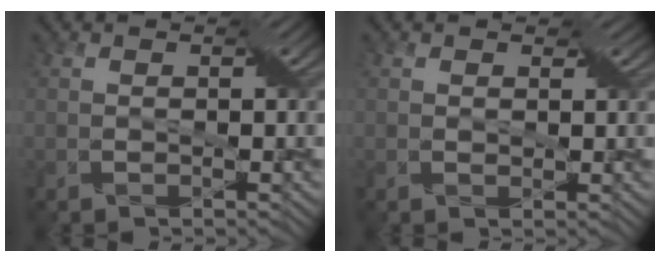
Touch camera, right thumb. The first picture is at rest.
{"total": 1.0, "force": [0.7, 0.7, 0.2], "torque": [-0.010, -0.002, 0.012]}